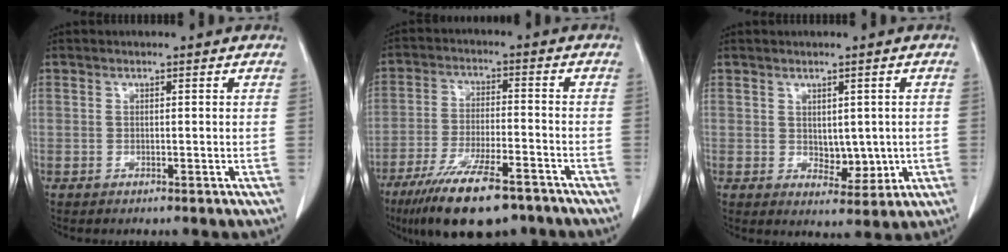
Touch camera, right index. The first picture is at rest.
{"total": 14.8, "force": [-10.6, 3.6, 9.7], "torque": [-0.174, -0.029, -0.179]}
{"total": 4.8, "force": [-0.2, 2.8, 3.9], "torque": [-0.047, -0.006, 0.010]}